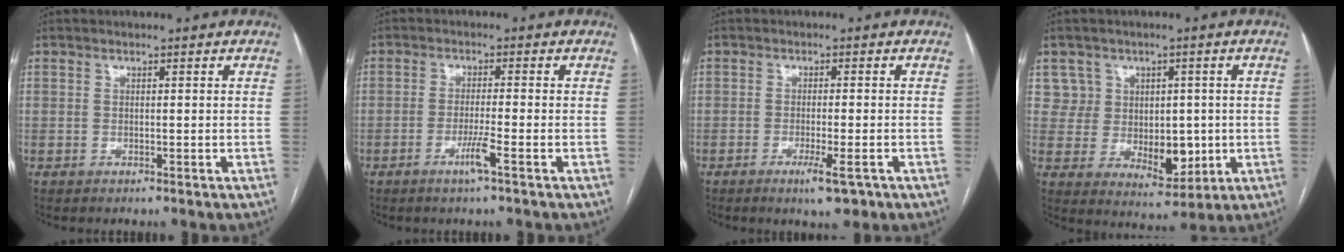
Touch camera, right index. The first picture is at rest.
{"total": 3.4, "force": [-1.7, -0.6, 2.8], "torque": [-0.058, -0.008, -0.036]}
{"total": 4.0, "force": [-2.2, 0.4, 3.3], "torque": [-0.053, -0.008, -0.033]}
{"total": 7.7, "force": [1.4, 7.1, 2.5], "torque": [-0.036, 0.017, 0.044]}